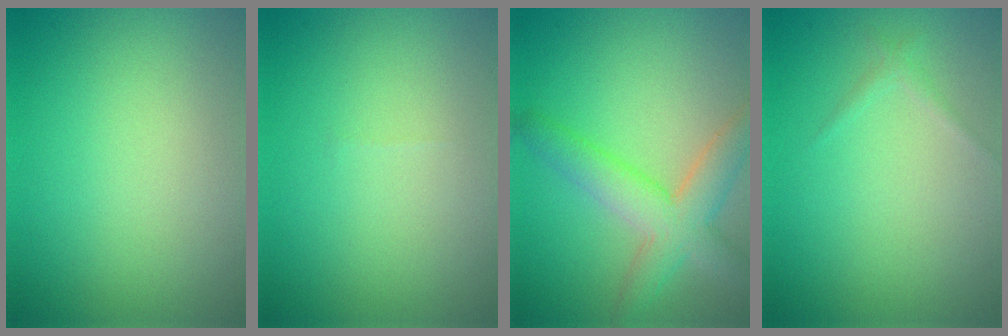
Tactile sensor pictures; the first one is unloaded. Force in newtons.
{"total": 0.0}
{"total": 5.1, "press": 5.1, "slide": 0.2}
{"total": 0.7, "press": 0.7, "slide": 0.0}